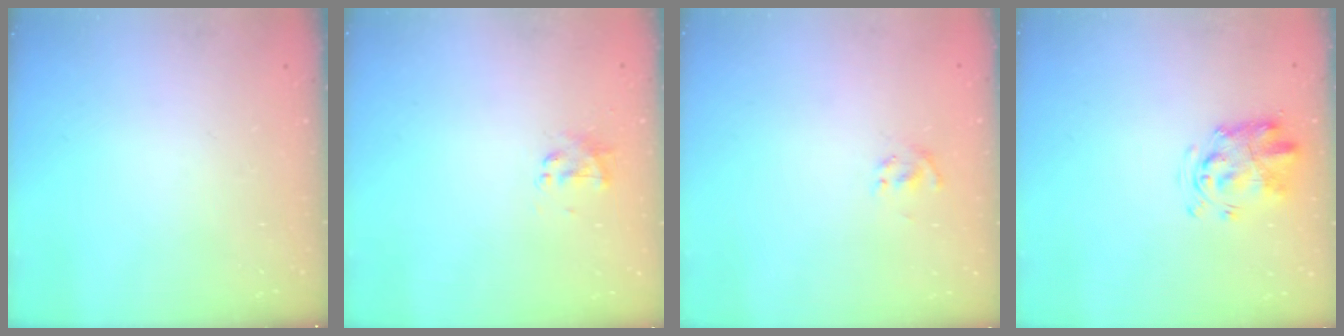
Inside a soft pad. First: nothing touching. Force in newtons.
{"total": 2.3, "press": 2.2, "slide": 0.7}
{"total": 2.0, "press": 1.7, "slide": 0.9}
{"total": 3.1, "press": 3.0, "slide": 0.6}